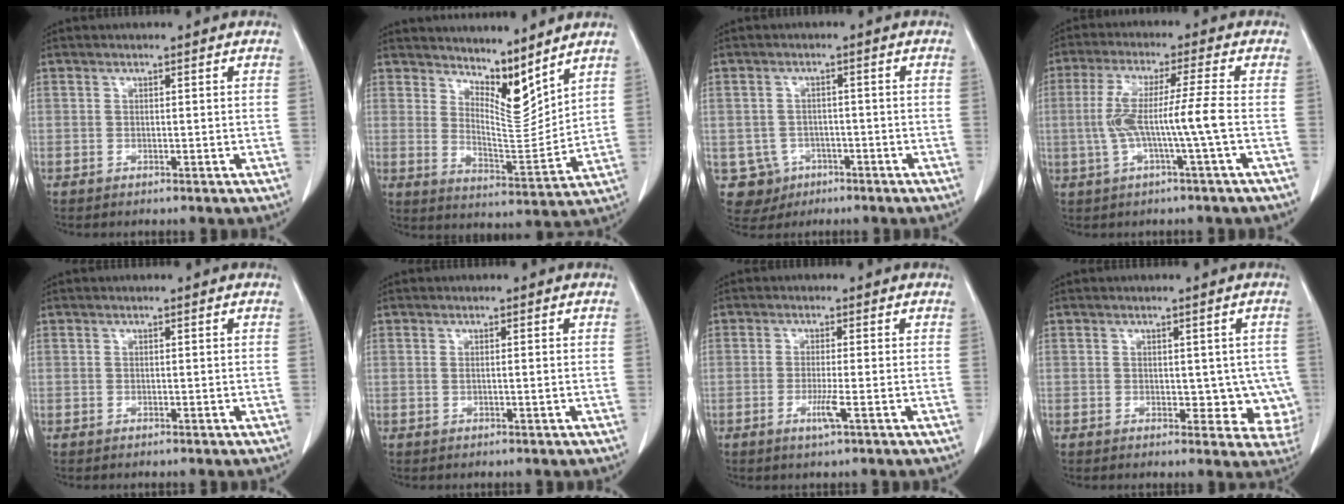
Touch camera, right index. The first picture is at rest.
{"total": 8.4, "force": [7.2, 1.5, 4.0], "torque": [-0.071, -0.018, 0.136]}
{"total": 5.5, "force": [-2.1, 5.1, 0.4], "torque": [-0.009, 0.010, -0.025]}
{"total": 8.4, "force": [-1.2, -1.0, 8.2], "torque": [-0.167, 0.015, -0.019]}
{"total": 0.0}
{"total": 0.8, "force": [0.1, 0.0, 0.8], "torque": [-0.015, 0.002, 0.006]}
{"total": 2.8, "force": [-1.0, -0.3, 2.6], "torque": [-0.049, -0.005, -0.019]}
{"total": 6.0, "force": [-0.1, 3.9, 4.6], "torque": [-0.020, 0.003, 0.005]}